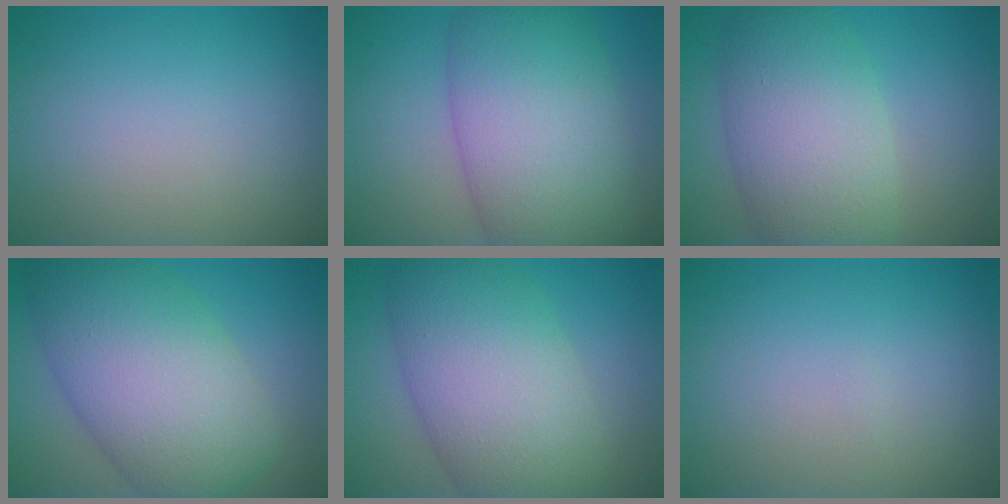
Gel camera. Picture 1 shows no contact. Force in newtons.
{"total": 11.3, "press": 11.3, "slide": 0.5}
{"total": 8.6, "press": 8.6, "slide": 0.6}
{"total": 11.3, "press": 11.3, "slide": 0.2}
{"total": 10.8, "press": 10.8, "slide": 0.1}
{"total": 0.0}